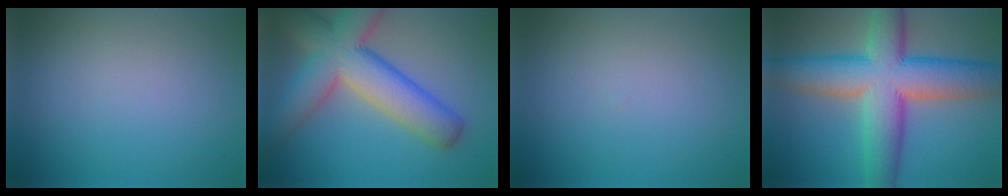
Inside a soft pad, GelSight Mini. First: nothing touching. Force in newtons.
{"total": 10.5, "press": 10.4, "slide": 0.9}
{"total": 0.0}
{"total": 11.6, "press": 11.6, "slide": 0.7}